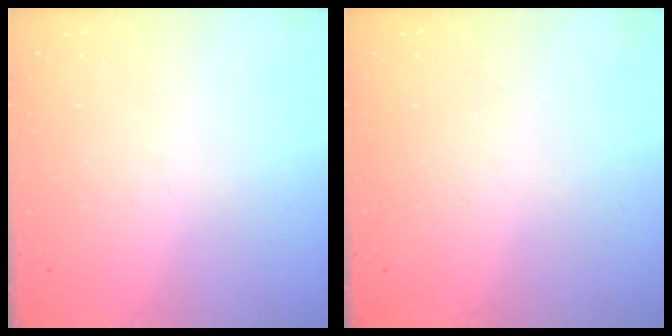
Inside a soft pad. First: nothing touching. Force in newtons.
{"total": 0.0}